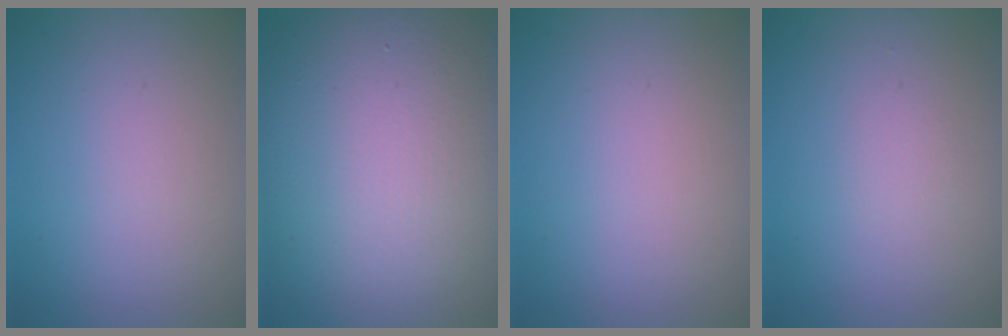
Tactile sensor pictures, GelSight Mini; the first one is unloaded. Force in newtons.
{"total": 15.8, "press": 15.8, "slide": 0.6}
{"total": 0.0}
{"total": 0.6, "press": 0.6, "slide": 0.0}